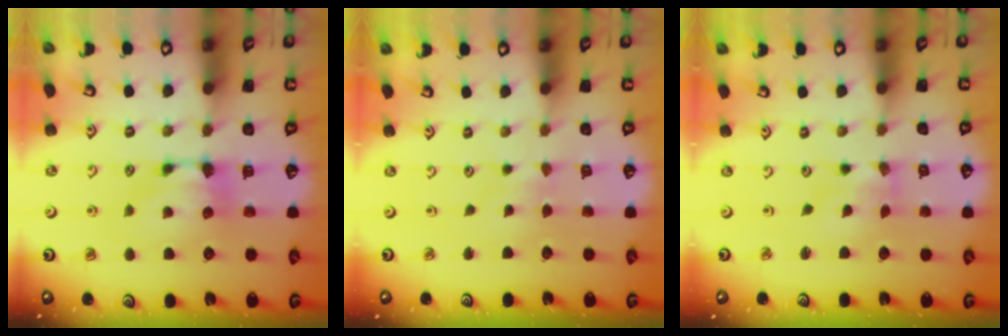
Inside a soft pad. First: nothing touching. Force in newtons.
{"total": 1.8, "press": 1.8, "slide": 0.1}
{"total": 2.1, "press": 1.8, "slide": 1.1}